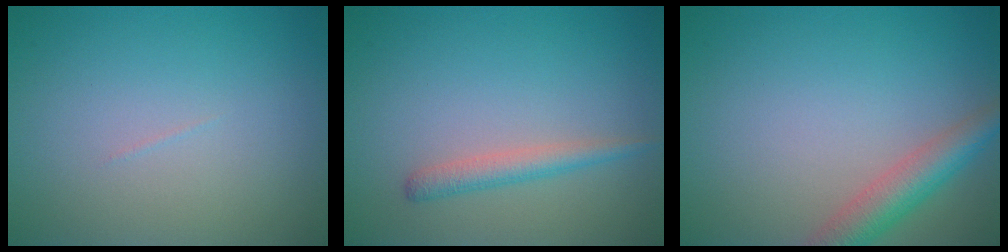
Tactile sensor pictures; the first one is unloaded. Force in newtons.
{"total": 1.9, "press": 1.9, "slide": 0.0}
{"total": 4.0, "press": 4.0, "slide": 0.2}